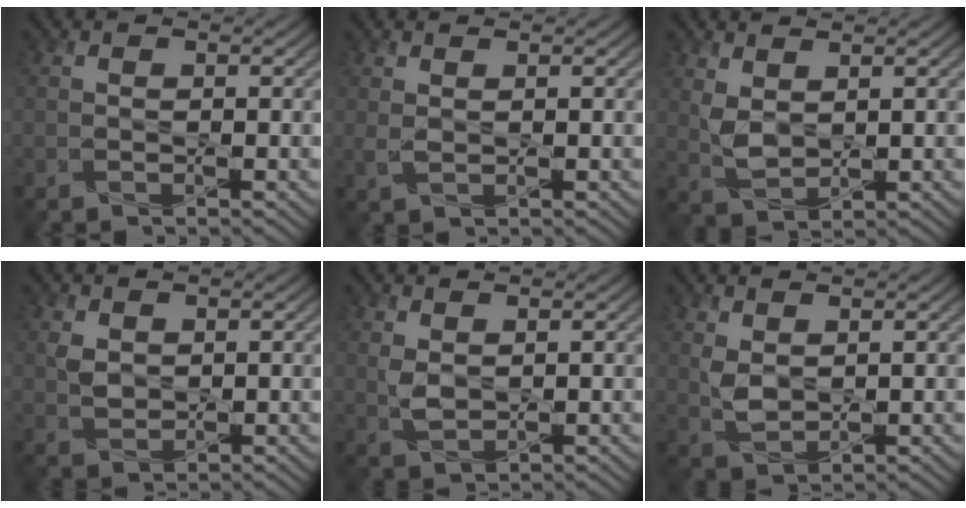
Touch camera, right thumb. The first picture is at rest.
{"total": 1.2, "force": [0.6, 0.5, 0.9], "torque": [-0.029, -0.002, 0.016]}
{"total": 3.2, "force": [1.5, 1.9, 2.1], "torque": [-0.058, -0.004, 0.033]}
{"total": 2.0, "force": [0.7, 1.5, 1.1], "torque": [-0.031, -0.002, 0.018]}
{"total": 2.1, "force": [0.9, 1.2, 1.5], "torque": [-0.042, -0.004, 0.023]}
{"total": 2.8, "force": [1.3, 1.6, 1.9], "torque": [-0.052, -0.004, 0.030]}